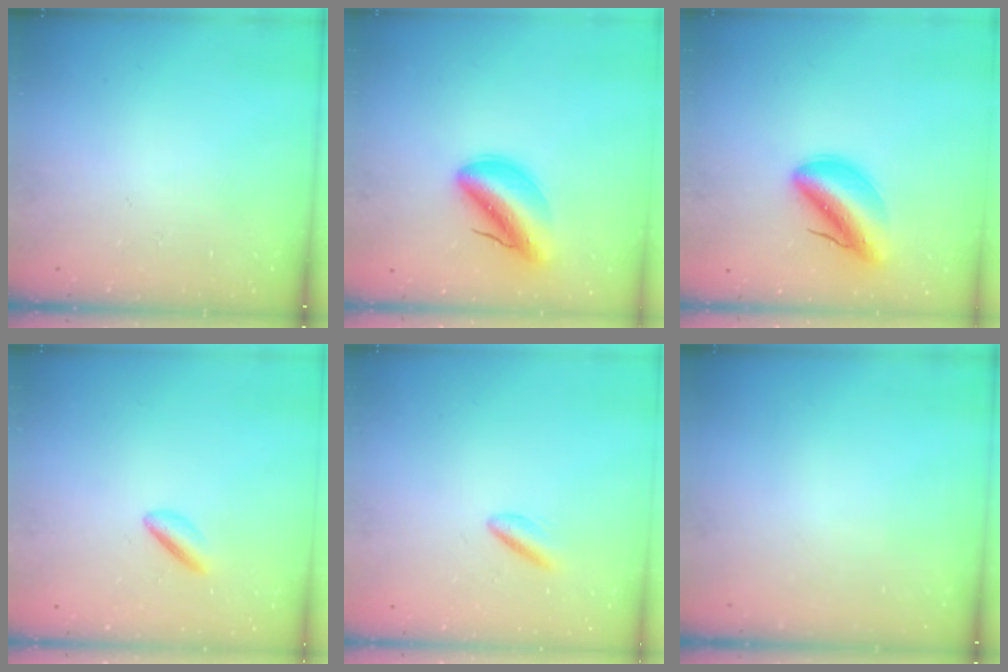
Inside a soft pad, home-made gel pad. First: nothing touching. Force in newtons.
{"total": 9.0, "press": 8.4, "slide": 3.0}
{"total": 9.0, "press": 8.4, "slide": 3.0}
{"total": 2.5, "press": 2.3, "slide": 0.9}
{"total": 2.4, "press": 2.3, "slide": 0.9}
{"total": 0.0}